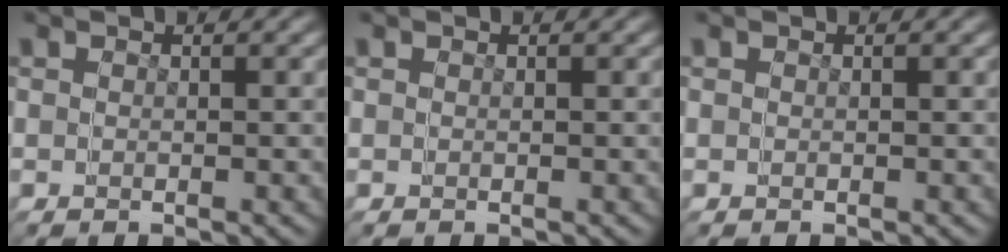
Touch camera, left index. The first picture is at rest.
{"total": 0.0}
{"total": 0.0}